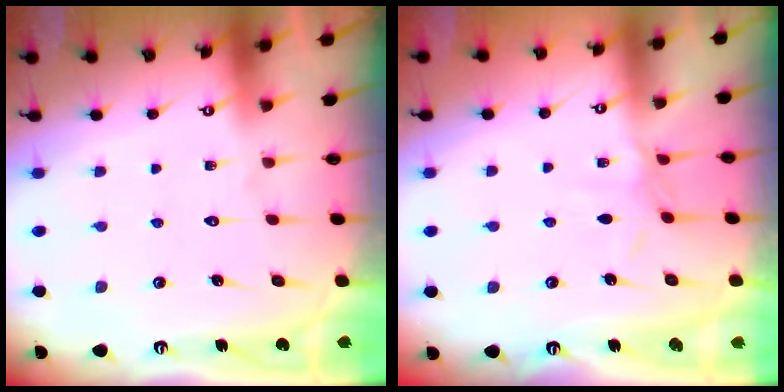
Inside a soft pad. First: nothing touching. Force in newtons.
{"total": 2.8, "press": 2.8, "slide": 0.5}